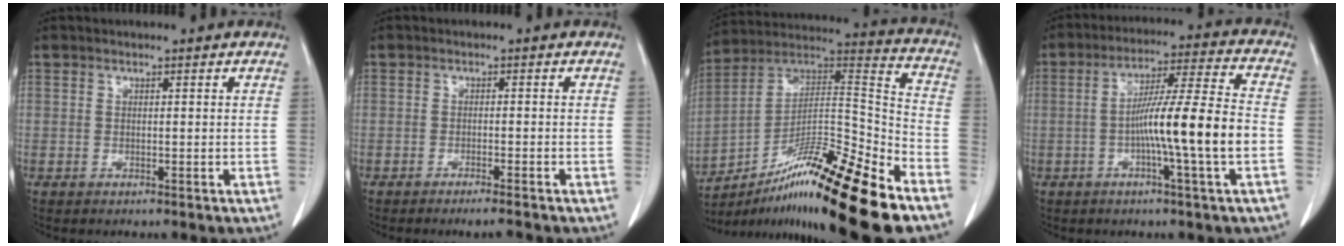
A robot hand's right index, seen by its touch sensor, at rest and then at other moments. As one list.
[{"total": 2.7, "force": [-2.3, -0.4, 1.3], "torque": [-0.016, -0.003, -0.034]}, {"total": 22.9, "force": [-14.9, 1.0, 17.3], "torque": [-0.255, 0.002, -0.251]}, {"total": 12.8, "force": [-2.9, -0.9, 12.4], "torque": [-0.214, 0.005, -0.054]}]